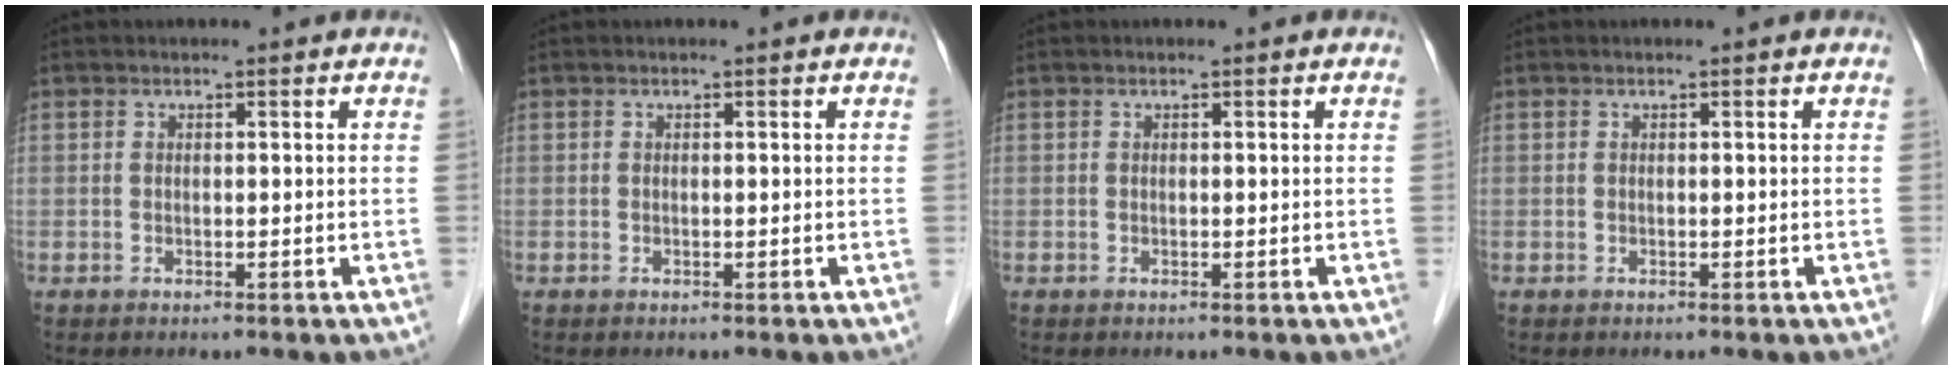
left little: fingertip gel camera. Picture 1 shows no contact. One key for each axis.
{"total": 0.0}
{"total": 0.0}
{"total": 0.0}